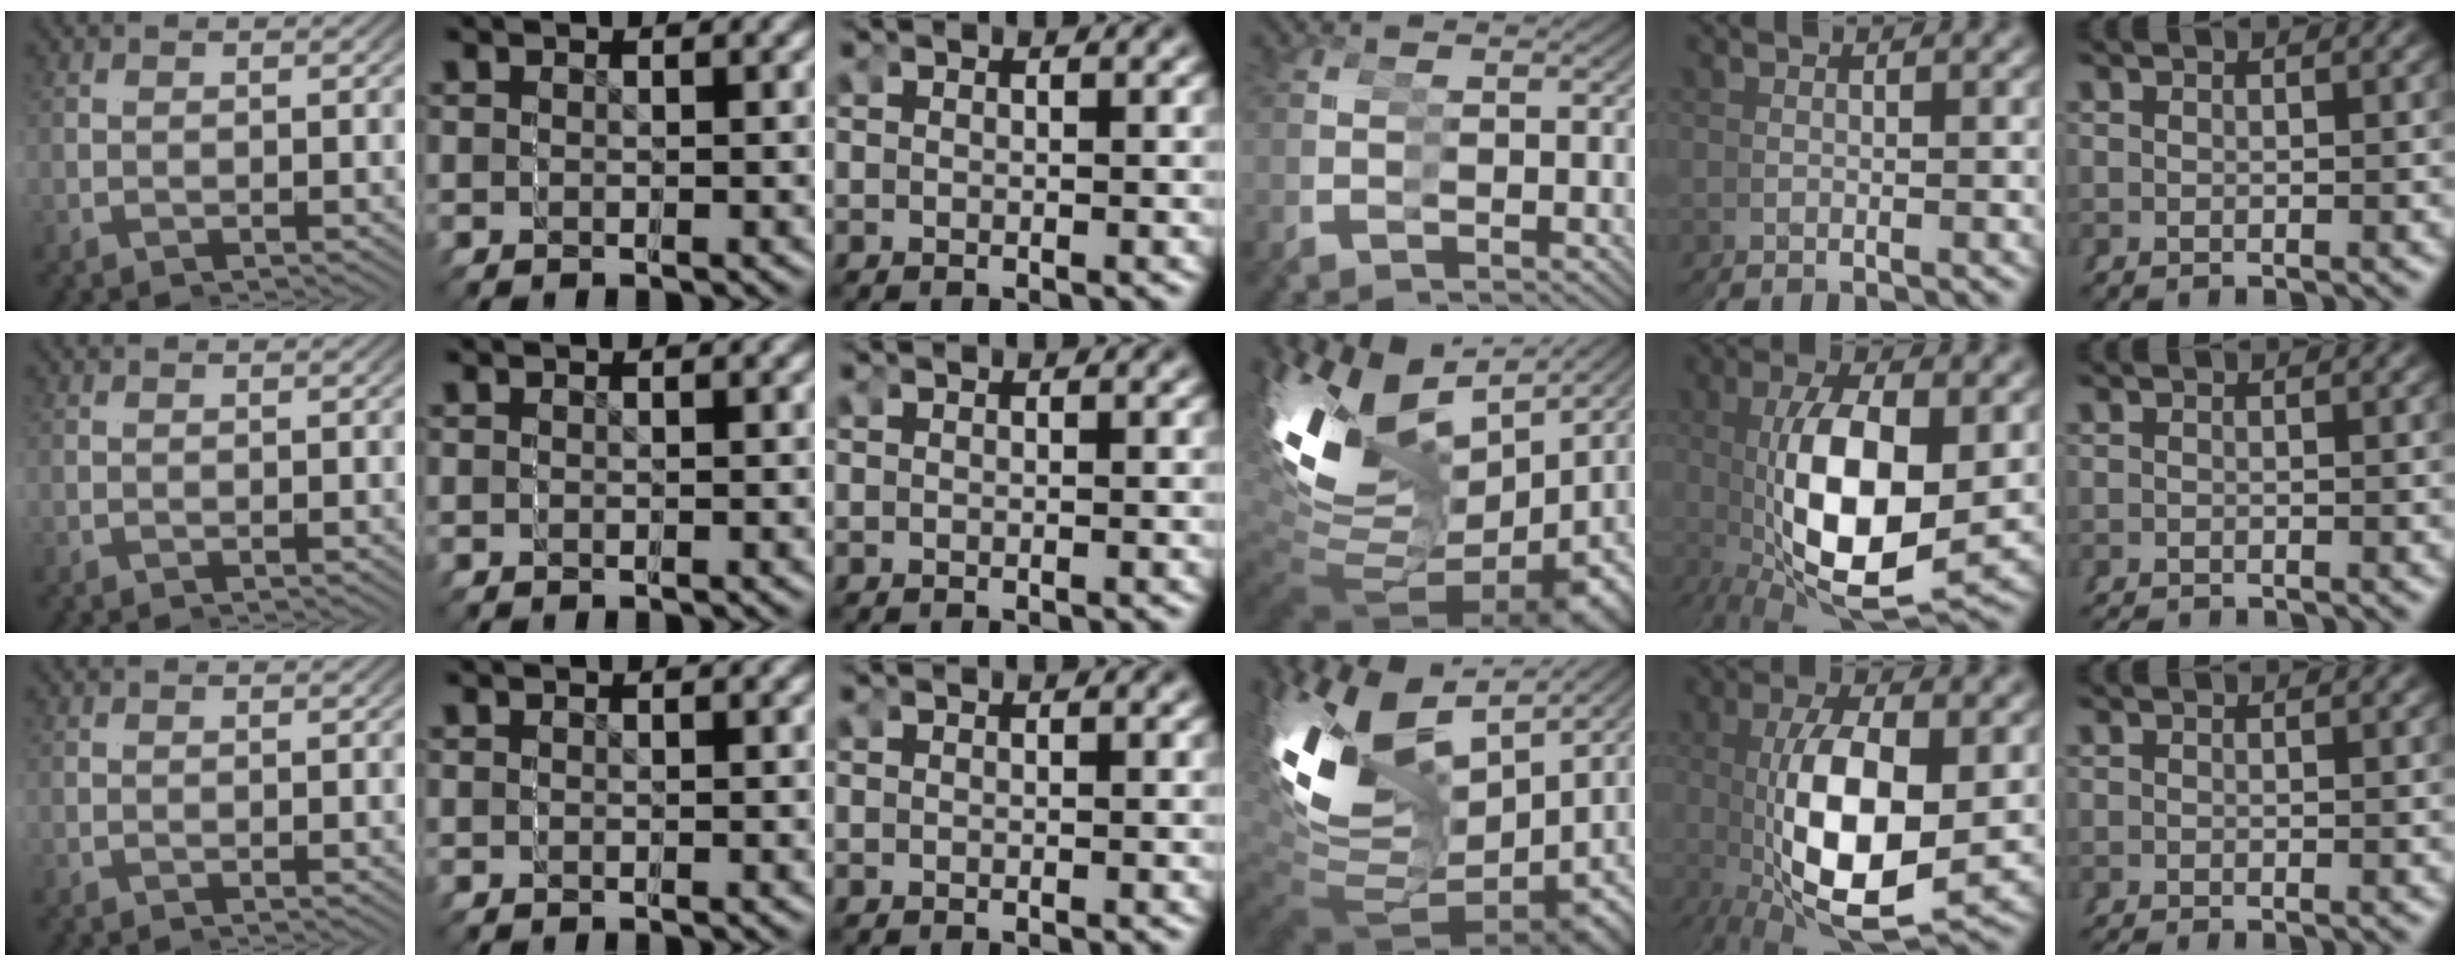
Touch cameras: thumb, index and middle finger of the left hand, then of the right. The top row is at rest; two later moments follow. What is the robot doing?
{"motion": "grasp_and_lifting", "object": "markers"}